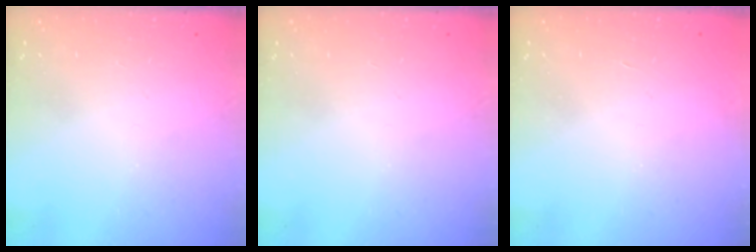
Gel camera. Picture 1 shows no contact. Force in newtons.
{"total": 0.0}
{"total": 1.7, "press": 1.7, "slide": 0.1}